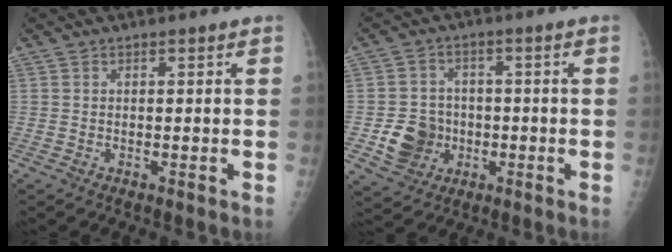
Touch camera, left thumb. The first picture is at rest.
{"total": 8.3, "force": [-2.2, 7.4, 3.1], "torque": [-0.026, 0.012, -0.032]}